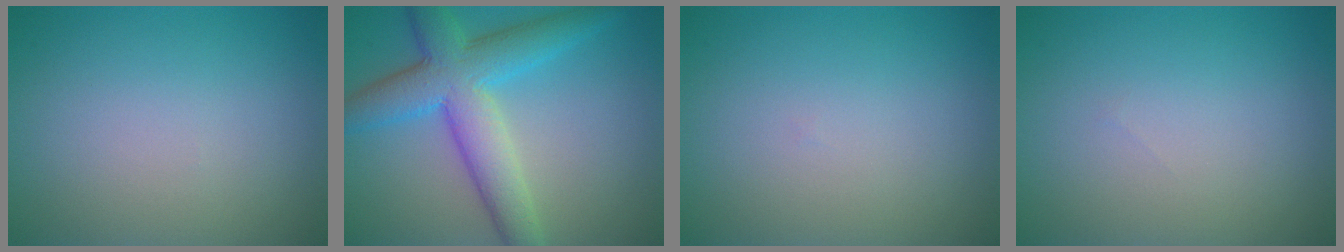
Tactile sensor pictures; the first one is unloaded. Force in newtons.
{"total": 7.5, "press": 7.5, "slide": 0.2}
{"total": 0.0}
{"total": 0.0}